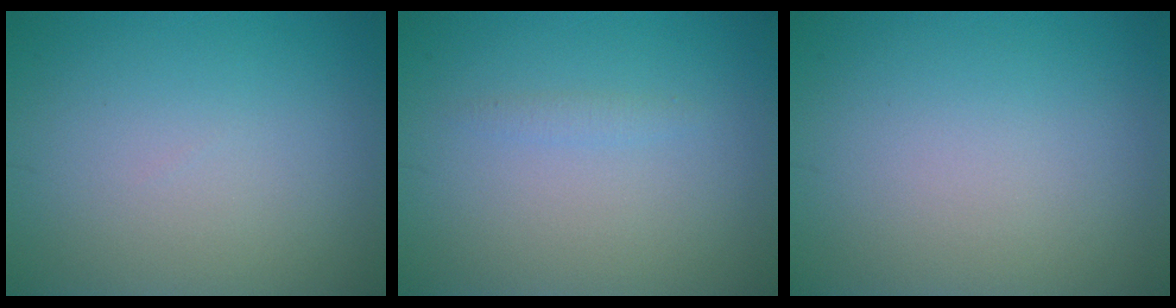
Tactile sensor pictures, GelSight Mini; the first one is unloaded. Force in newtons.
{"total": 0.7, "press": 0.7, "slide": 0.1}
{"total": 0.0}